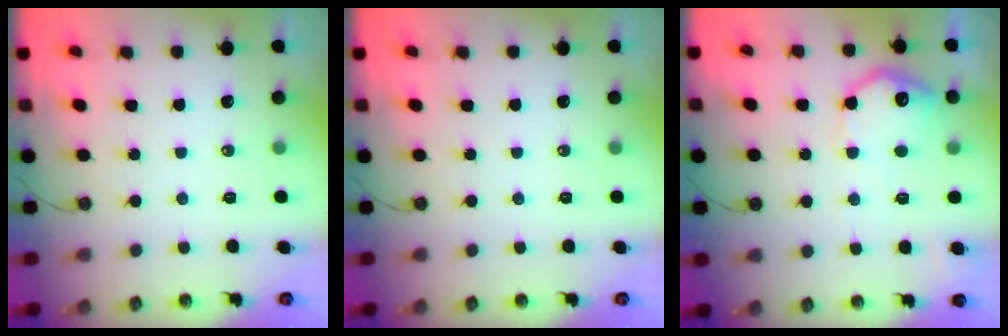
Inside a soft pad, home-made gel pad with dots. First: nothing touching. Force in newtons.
{"total": 0.0}
{"total": 14.0, "press": 14.0, "slide": 0.8}